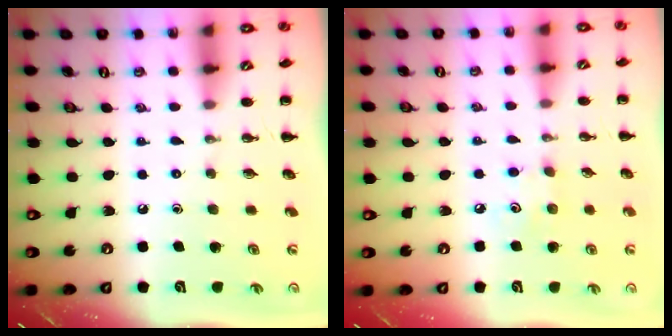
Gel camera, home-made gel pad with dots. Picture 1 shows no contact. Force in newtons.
{"total": 4.4, "press": 4.3, "slide": 0.9}